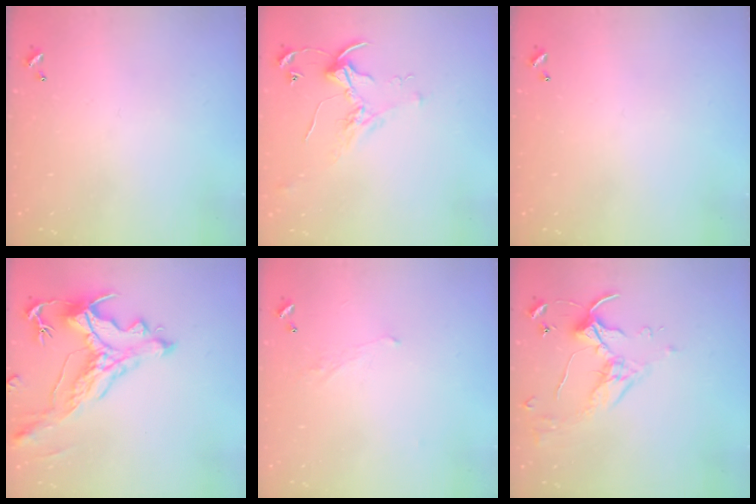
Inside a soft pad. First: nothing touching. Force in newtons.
{"total": 2.1, "press": 2.1, "slide": 0.1}
{"total": 0.0}
{"total": 2.9, "press": 2.6, "slide": 1.5}
{"total": 1.7, "press": 1.6, "slide": 0.6}
{"total": 3.9, "press": 3.8, "slide": 0.5}